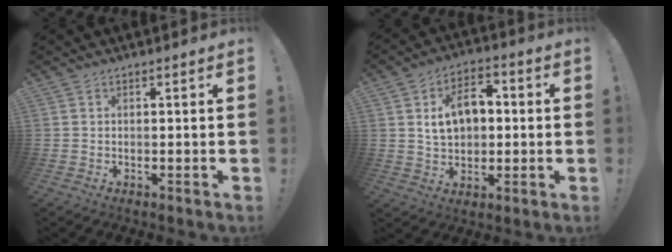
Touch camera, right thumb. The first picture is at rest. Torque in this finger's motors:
{"motor_torque": [1.70, 1.59, 0.14, 0.02, 0.03]}